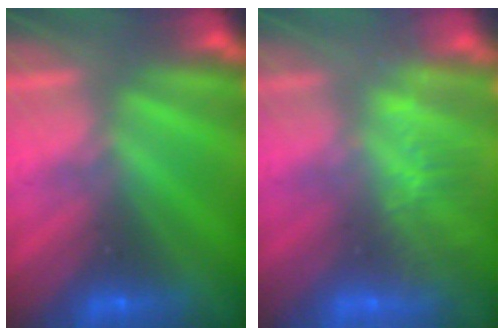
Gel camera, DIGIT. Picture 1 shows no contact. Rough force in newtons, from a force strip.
{"total": 3.1}